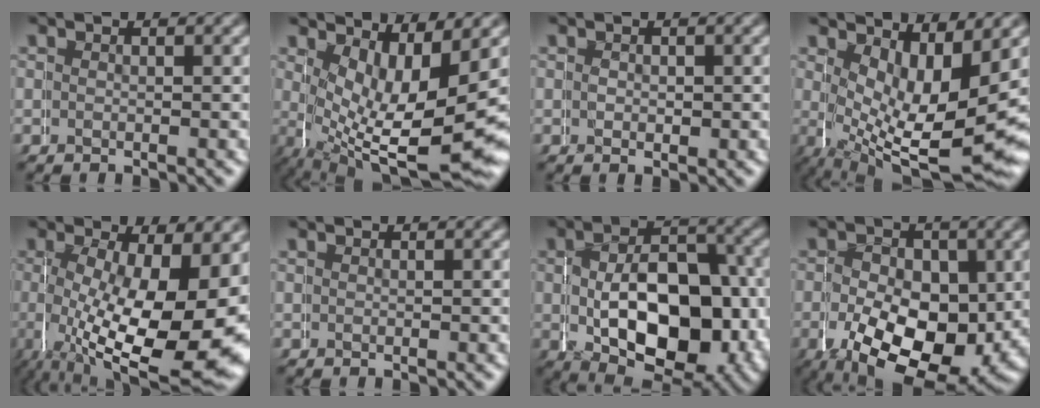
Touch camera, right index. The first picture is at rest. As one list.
[{"total": 9.3, "force": [-0.9, 3.5, 8.5], "torque": [-0.150, -0.043, 0.014]}, {"total": 1.1, "force": [0.4, 1.0, -0.2], "torque": [-0.007, -0.008, 0.006]}, {"total": 9.4, "force": [-0.9, 3.5, 8.7], "torque": [-0.137, -0.045, 0.009]}, {"total": 14.3, "force": [-2.0, 7.1, 12.3], "torque": [-0.220, -0.066, 0.013]}, {"total": 0.0}, {"total": 12.1, "force": [-0.9, 7.8, 9.3], "torque": [-0.160, -0.045, 0.006]}, {"total": 11.3, "force": [-2.8, 6.9, 8.4], "torque": [-0.150, -0.055, -0.019]}]